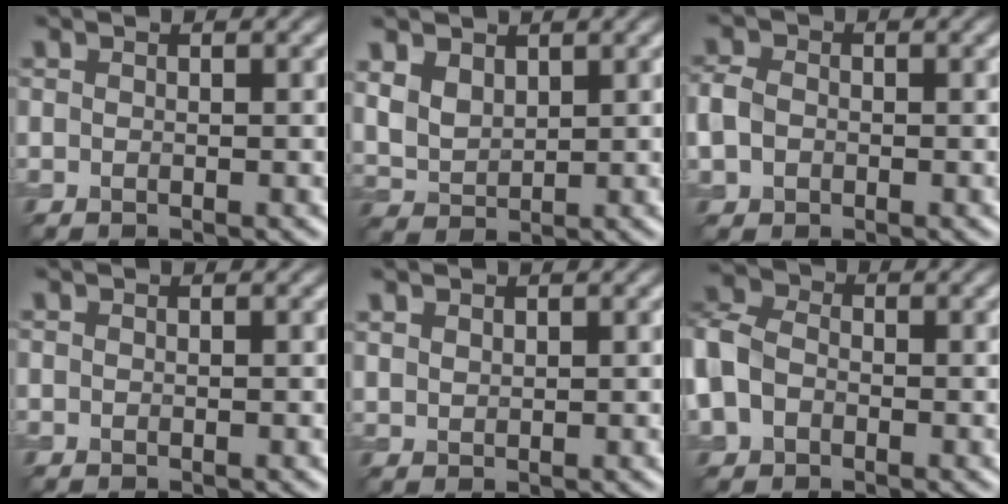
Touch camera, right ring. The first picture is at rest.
{"total": 4.2, "force": [2.0, 2.9, 2.2], "torque": [-0.067, 0.002, 0.045]}
{"total": 2.9, "force": [-0.3, 2.4, 1.6], "torque": [-0.039, -0.001, -0.011]}
{"total": 0.0}
{"total": 1.3, "force": [1.0, 0.8, 0.4], "torque": [-0.010, 0.000, 0.022]}
{"total": 6.3, "force": [-1.4, 4.8, 3.8], "torque": [-0.103, -0.002, -0.033]}